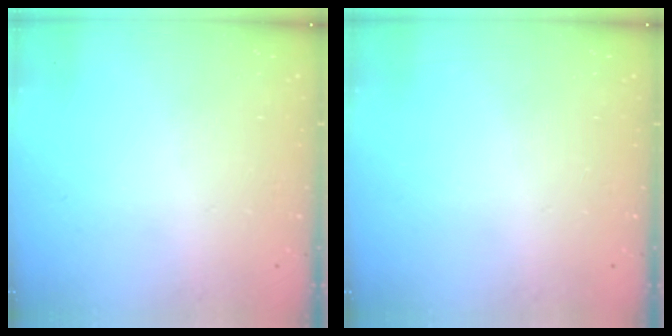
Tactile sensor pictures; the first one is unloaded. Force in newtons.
{"total": 0.0}